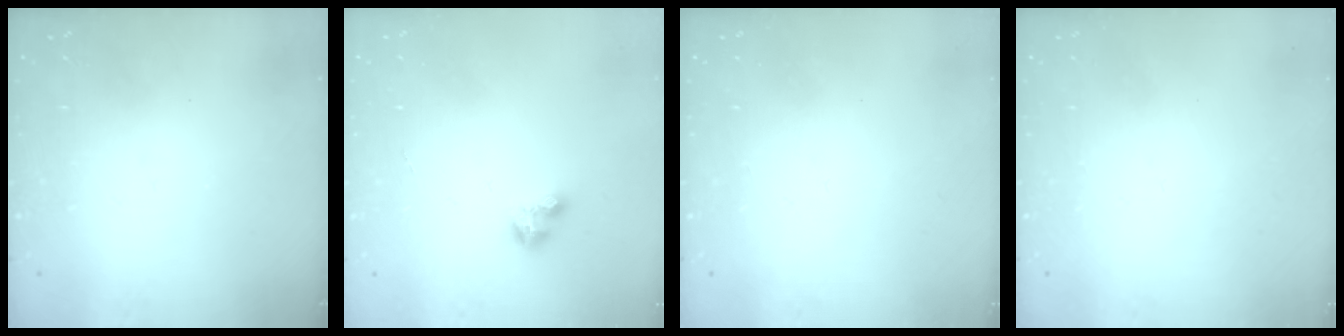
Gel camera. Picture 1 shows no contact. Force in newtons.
{"total": 2.8, "press": 2.8, "slide": 0.2}
{"total": 0.0}
{"total": 0.0}